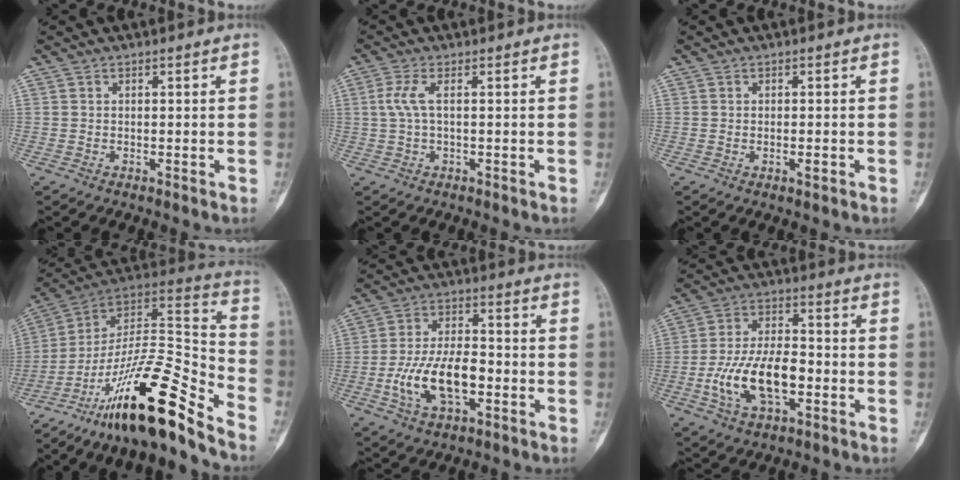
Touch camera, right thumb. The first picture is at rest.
{"total": 3.2, "force": [0.3, 0.8, 3.1], "torque": [-0.092, 0.010, 0.007]}
{"total": 1.4, "force": [-0.5, 0.5, 1.2], "torque": [-0.017, 0.001, -0.009]}
{"total": 25.4, "force": [-17.8, 4.9, 17.4], "torque": [-0.270, 0.098, -0.305]}
{"total": 13.0, "force": [-3.5, 6.7, 10.6], "torque": [-0.198, 0.025, -0.063]}
{"total": 14.1, "force": [-3.7, 7.2, 11.6], "torque": [-0.217, 0.027, -0.065]}